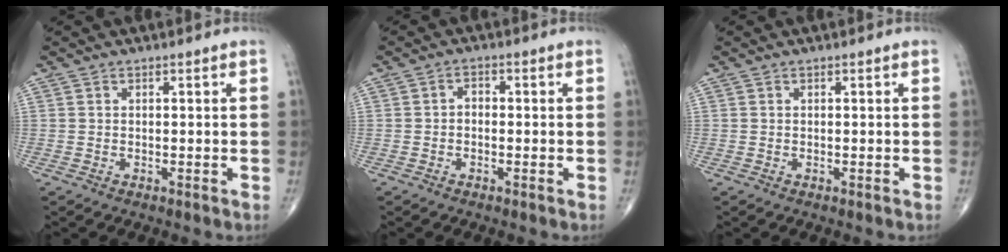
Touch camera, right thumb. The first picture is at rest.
{"total": 1.7, "force": [-0.3, 1.2, 1.1], "torque": [-0.011, 0.010, -0.011]}
{"total": 0.0}